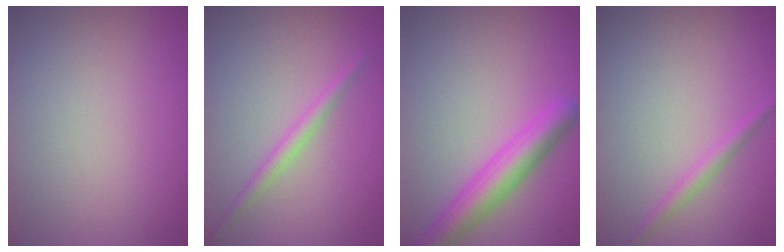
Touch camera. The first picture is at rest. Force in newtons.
{"total": 1.6, "press": 1.6, "slide": 0.1}
{"total": 4.8, "press": 4.8, "slide": 0.2}
{"total": 1.4, "press": 1.4, "slide": 0.0}